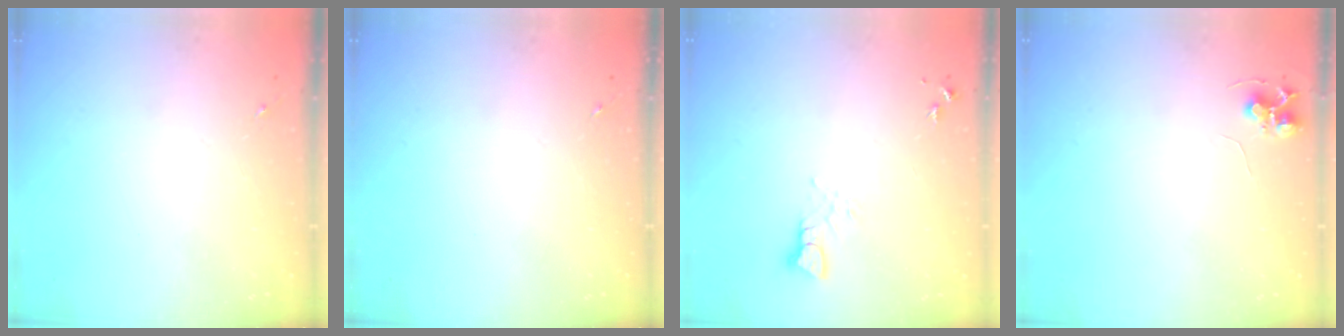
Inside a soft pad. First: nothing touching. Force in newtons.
{"total": 0.0}
{"total": 3.1, "press": 3.1, "slide": 0.4}
{"total": 6.9, "press": 6.9, "slide": 0.7}